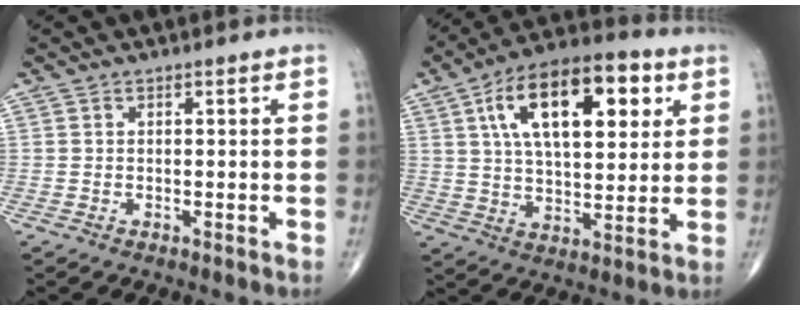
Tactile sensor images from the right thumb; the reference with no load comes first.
{"total": 20.7, "force": [7.2, 9.9, 16.7], "torque": [-0.245, -0.004, 0.111]}